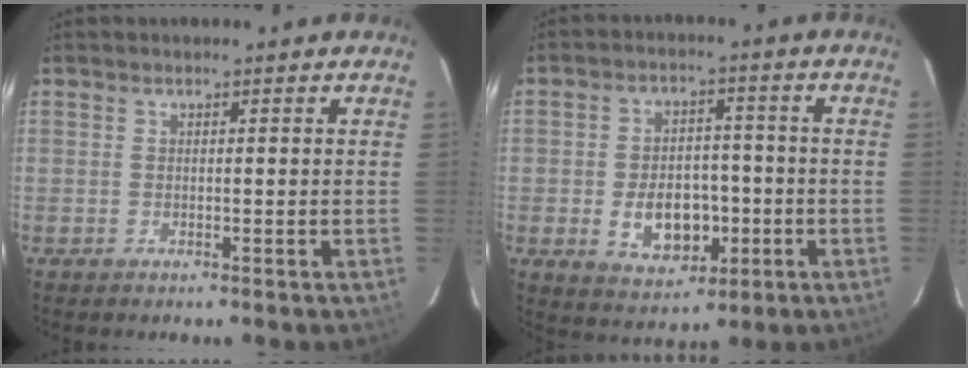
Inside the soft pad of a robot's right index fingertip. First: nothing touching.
{"total": 10.3, "force": [-2.8, 7.0, 7.0], "torque": [-0.138, 0.004, -0.026]}